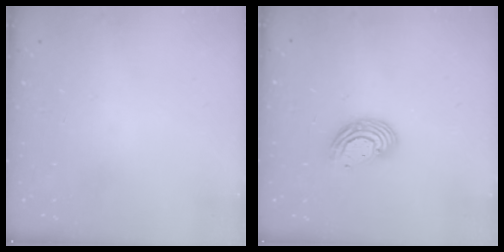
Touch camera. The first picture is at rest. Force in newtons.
{"total": 9.0, "press": 9.0, "slide": 0.7}